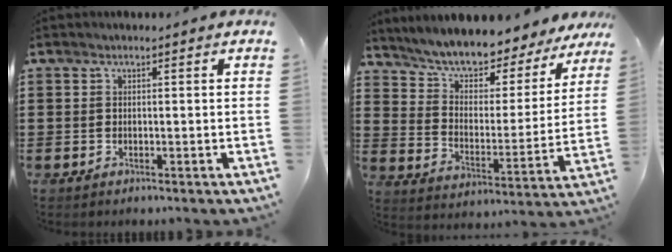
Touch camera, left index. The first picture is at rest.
{"total": 6.1, "force": [5.8, 1.0, 1.5], "torque": [-0.062, -0.052, 0.096]}